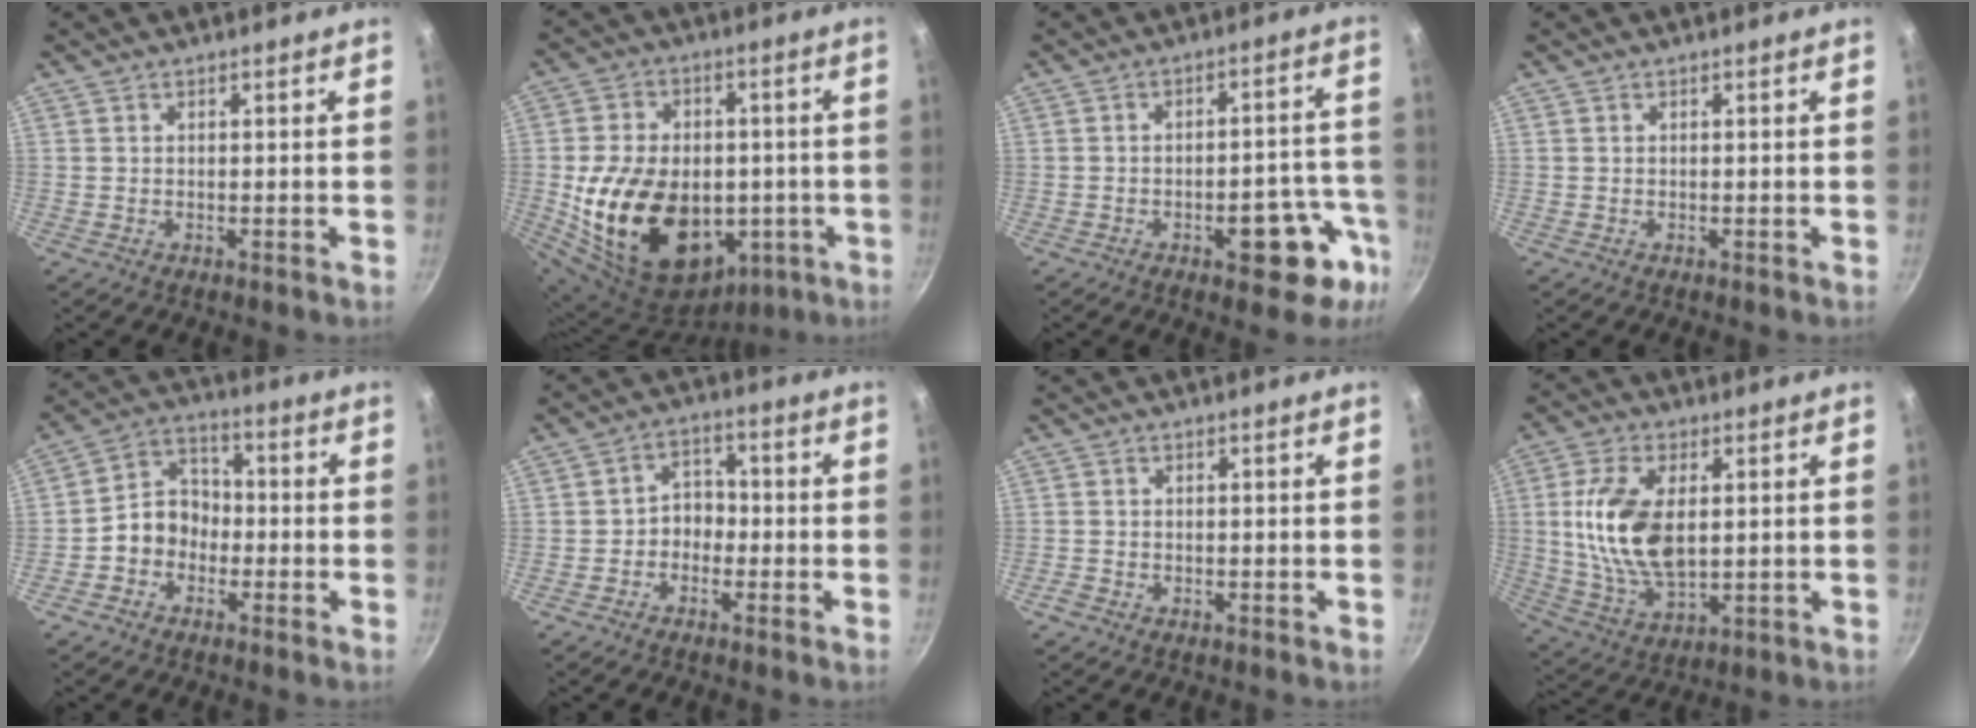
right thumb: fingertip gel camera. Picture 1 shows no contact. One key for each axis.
{"total": 24.4, "fx": -3.5, "fy": 17.5, "fz": 16.7, "tx": -0.281, "ty": 0.021, "tz": -0.035}
{"total": 12.3, "fx": -5.7, "fy": 5.7, "fz": 9.2, "tx": -0.061, "ty": 0.046, "tz": -0.067}
{"total": 0.0}
{"total": 8.0, "fx": -2.4, "fy": 6.7, "fz": 3.8, "tx": -0.028, "ty": 0.040, "tz": -0.058}
{"total": 4.1, "fx": -1.2, "fy": 3.3, "fz": 2.2, "tx": -0.008, "ty": 0.021, "tz": -0.028}
{"total": 1.1, "fx": -0.7, "fy": 0.7, "fz": 0.4, "tx": -0.013, "ty": 0.002, "tz": -0.016}
{"total": 14.7, "fx": 1.8, "fy": 8.0, "fz": 12.2, "tx": -0.229, "ty": -0.008, "tz": 0.039}